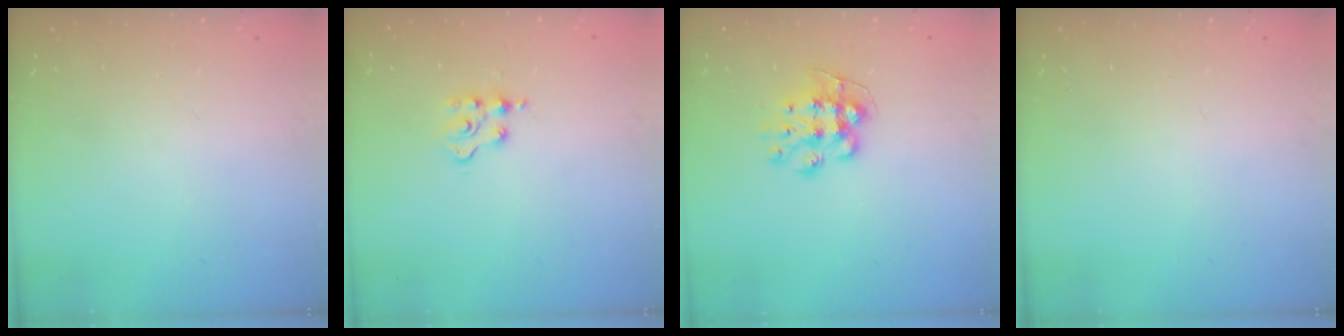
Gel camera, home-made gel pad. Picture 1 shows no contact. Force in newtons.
{"total": 3.3, "press": 3.2, "slide": 0.5}
{"total": 9.3, "press": 9.3, "slide": 0.3}
{"total": 0.0}